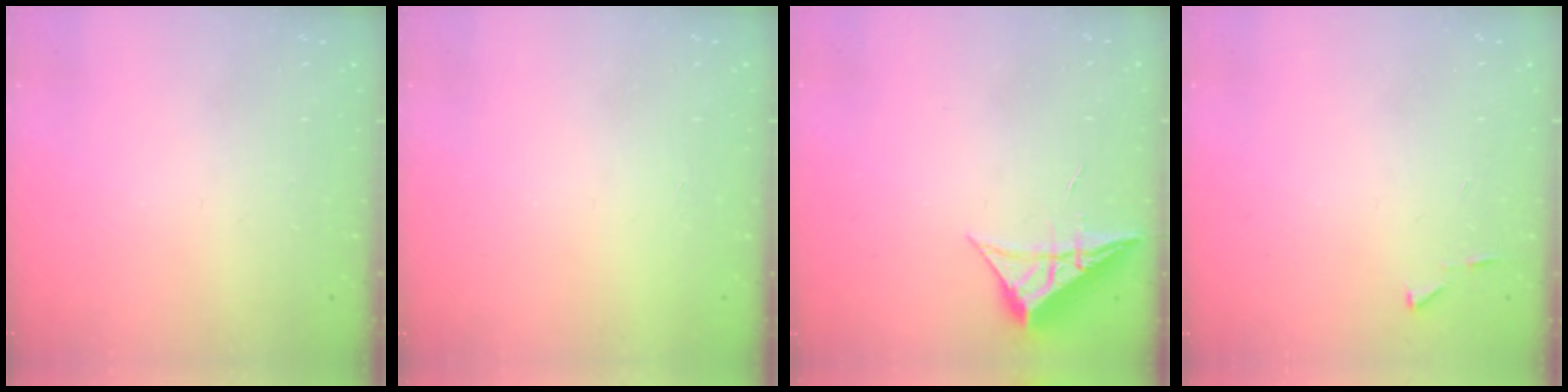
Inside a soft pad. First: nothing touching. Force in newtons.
{"total": 1.5, "press": 1.5, "slide": 0.1}
{"total": 6.6, "press": 6.6, "slide": 0.2}
{"total": 3.1, "press": 3.1, "slide": 0.3}